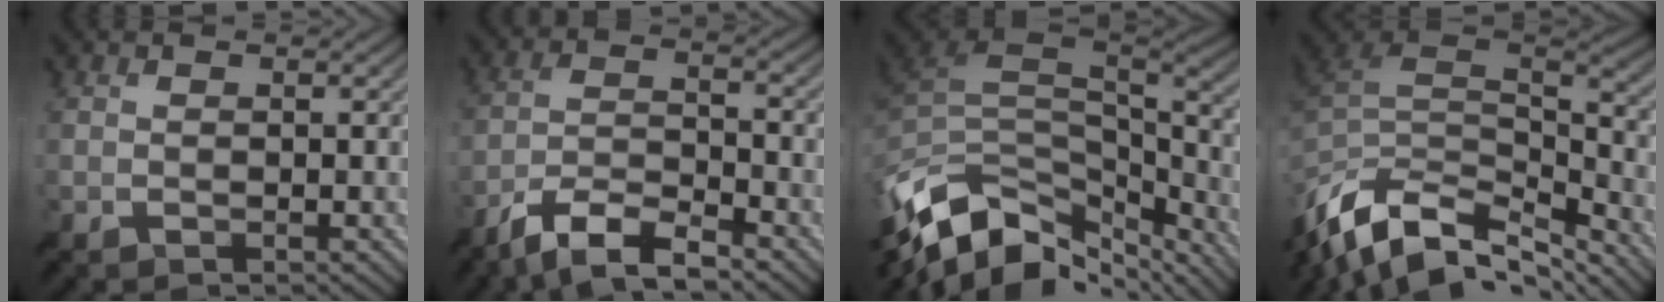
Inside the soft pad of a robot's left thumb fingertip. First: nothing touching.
{"total": 8.1, "force": [-6.2, 2.0, 4.7], "torque": [-0.094, 0.004, -0.126]}
{"total": 14.2, "force": [-7.8, 7.7, 9.0], "torque": [-0.232, -0.025, -0.126]}
{"total": 14.5, "force": [-8.0, 7.2, 9.7], "torque": [-0.260, -0.019, -0.136]}